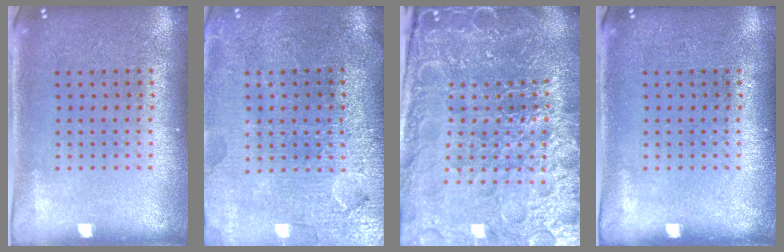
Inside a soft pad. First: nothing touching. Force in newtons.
{"total": 3.7, "press": 3.4, "slide": 1.5}
{"total": 6.5, "press": 5.7, "slide": 3.1}
{"total": 0.0}